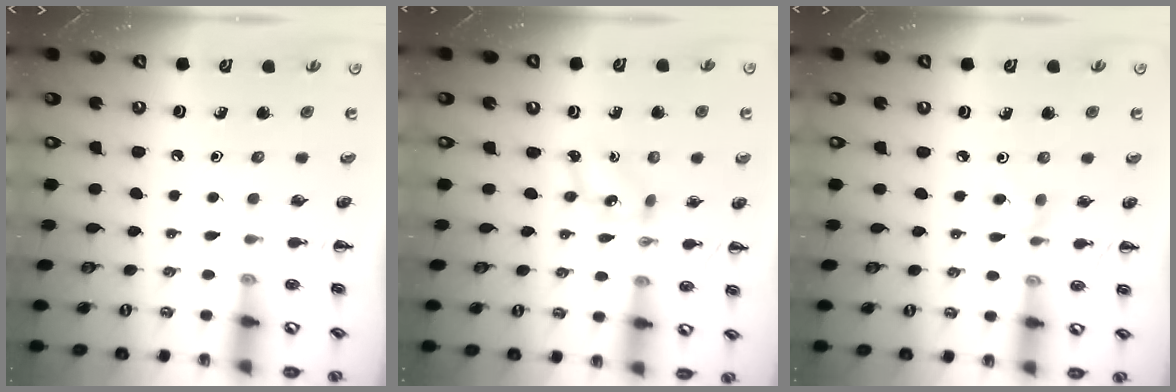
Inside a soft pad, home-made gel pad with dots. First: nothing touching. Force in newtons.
{"total": 2.5, "press": 2.5, "slide": 0.6}
{"total": 3.0, "press": 2.9, "slide": 1.0}